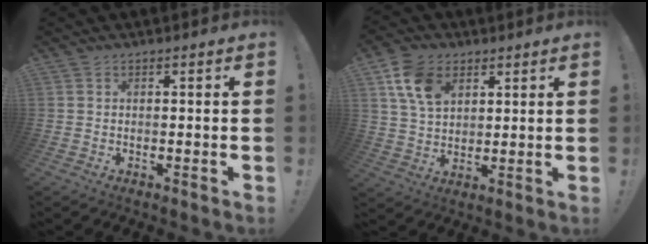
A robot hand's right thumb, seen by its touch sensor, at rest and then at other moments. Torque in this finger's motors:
{"motor_torque": [0.38, 0.34, 0.95, 0.36, 0.00]}